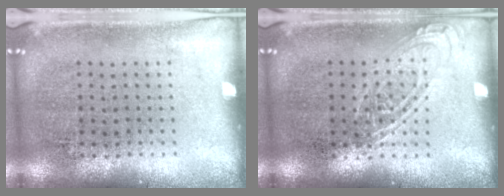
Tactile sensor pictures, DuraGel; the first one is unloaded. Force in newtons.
{"total": 1.0, "press": 1.0, "slide": 0.1}